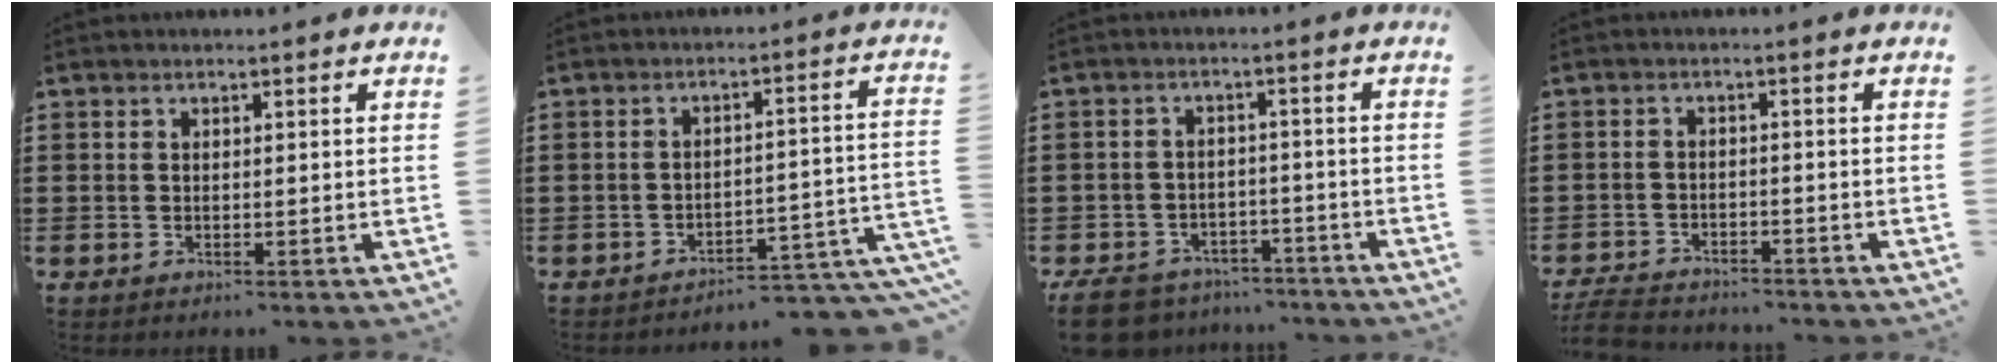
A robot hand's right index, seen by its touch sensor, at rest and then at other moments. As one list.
[{"total": 4.3, "force": [-4.0, 0.0, 1.6], "torque": [-0.030, -0.012, -0.084]}, {"total": 6.1, "force": [-5.7, 1.7, 1.4], "torque": [-0.037, 0.012, -0.112]}, {"total": 4.1, "force": [-4.1, 0.5, 0.6], "torque": [-0.024, -0.001, -0.088]}]